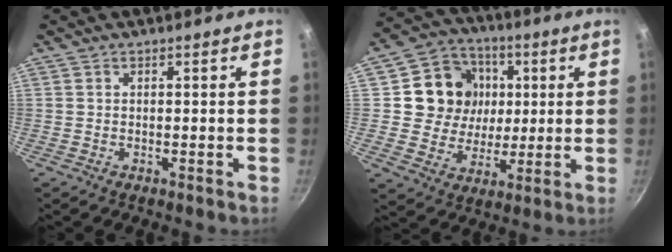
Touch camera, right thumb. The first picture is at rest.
{"total": 14.5, "force": [2.9, 13.0, 5.7], "torque": [-0.073, 0.005, 0.047]}